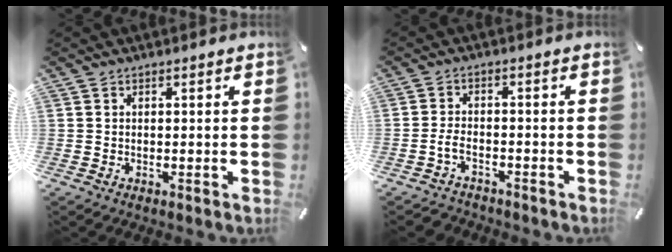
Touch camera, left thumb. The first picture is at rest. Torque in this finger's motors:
{"motor_torque": [-0.46, 0.53, 0.10, 0.14, 0.03]}